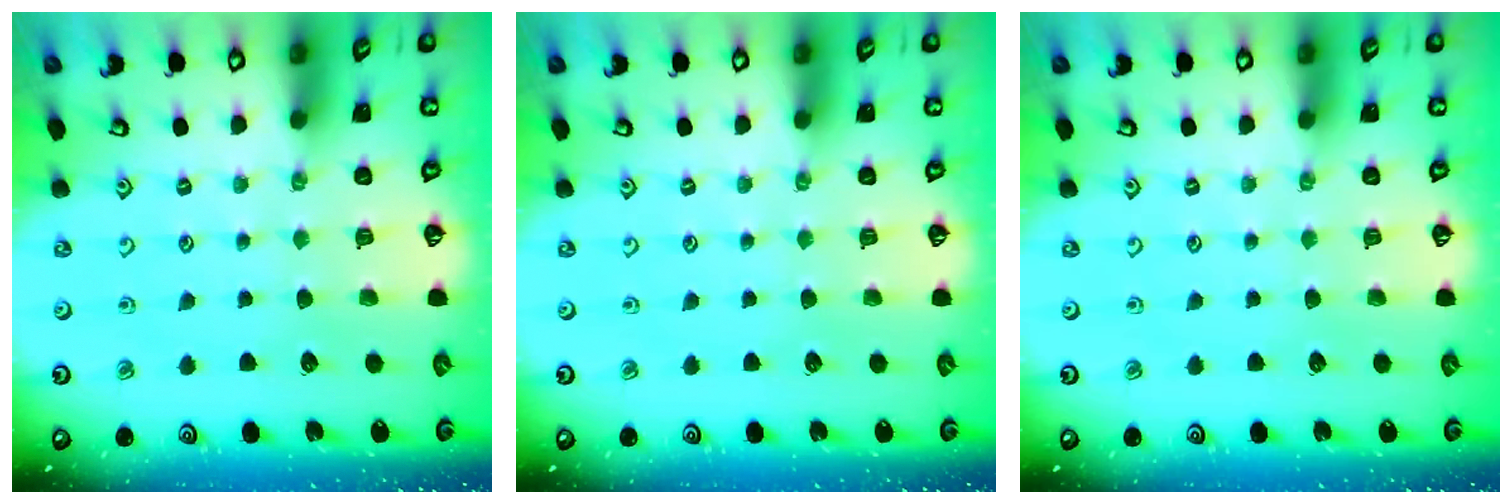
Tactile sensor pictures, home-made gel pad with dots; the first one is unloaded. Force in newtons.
{"total": 0.0}
{"total": 0.0}